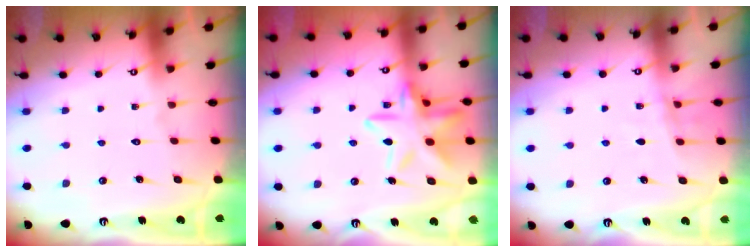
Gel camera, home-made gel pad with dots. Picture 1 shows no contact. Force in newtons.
{"total": 15.3, "press": 15.2, "slide": 1.2}
{"total": 5.6, "press": 5.5, "slide": 1.3}